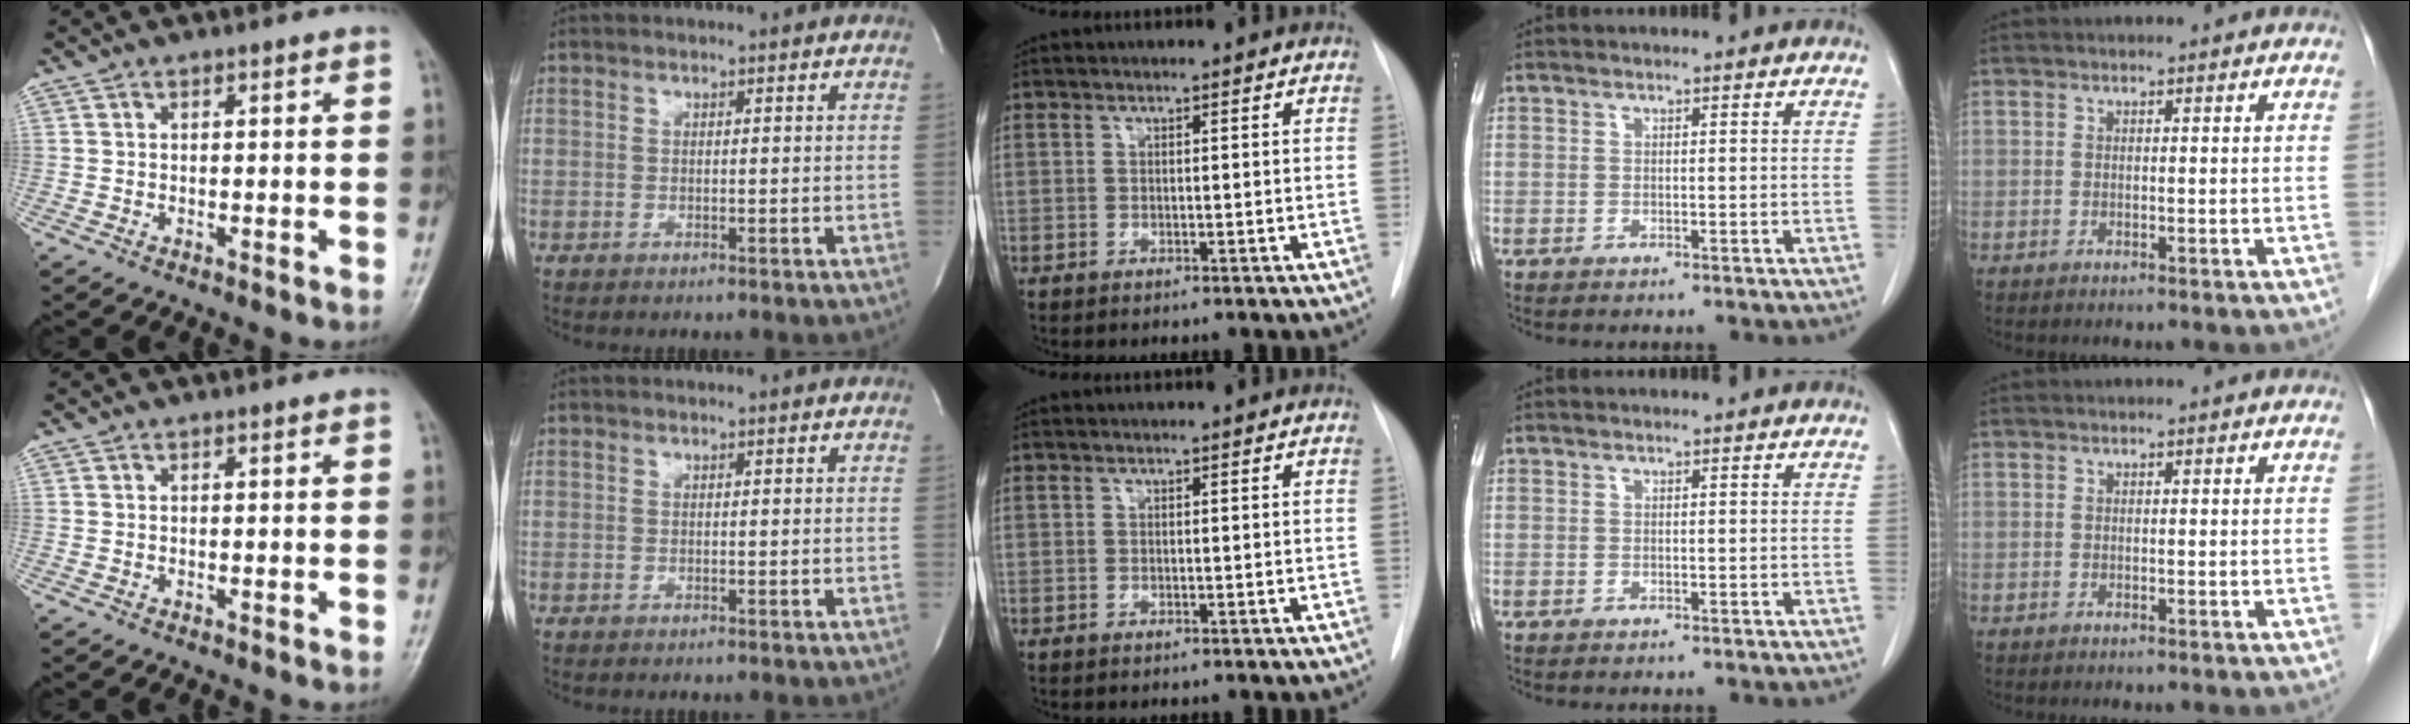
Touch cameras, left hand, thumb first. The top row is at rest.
{}